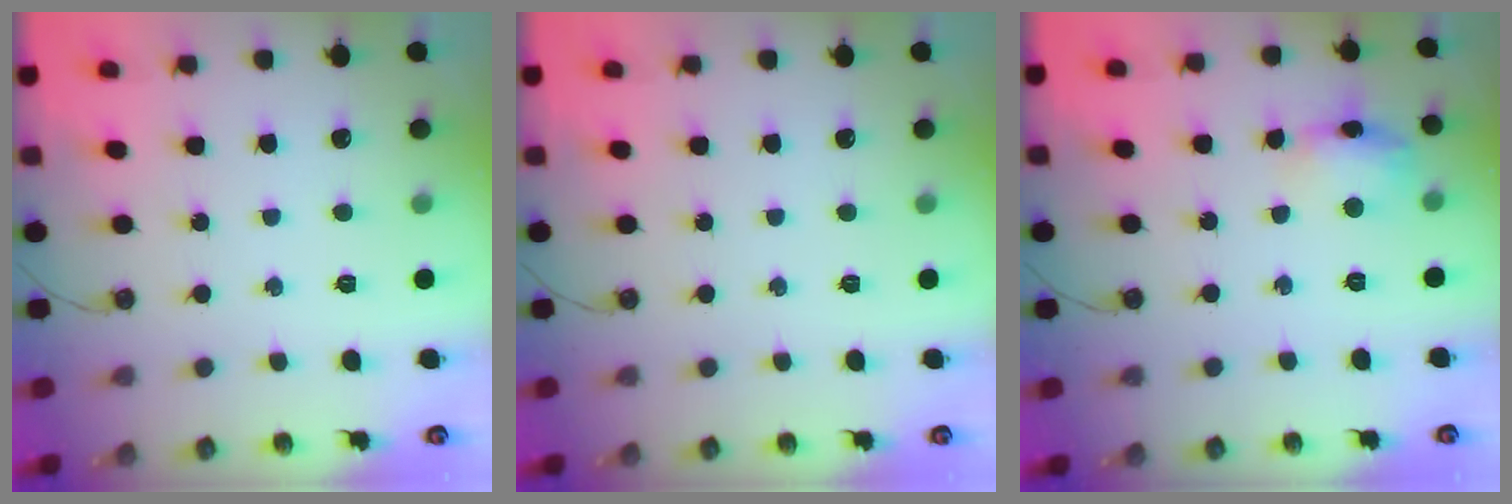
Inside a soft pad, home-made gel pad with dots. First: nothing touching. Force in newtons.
{"total": 0.0}
{"total": 11.1, "press": 11.1, "slide": 0.8}